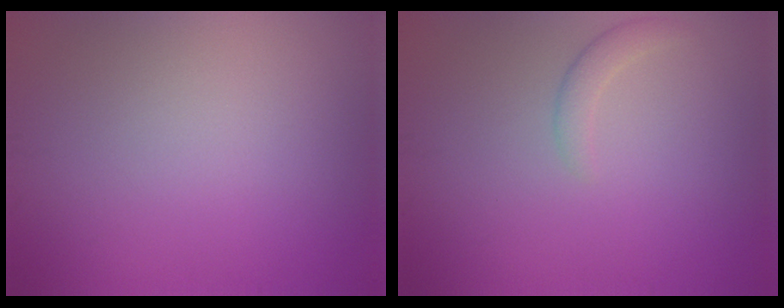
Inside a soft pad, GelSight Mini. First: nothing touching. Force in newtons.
{"total": 1.4, "press": 1.4, "slide": 0.1}